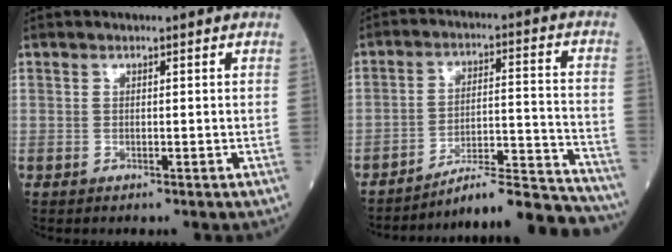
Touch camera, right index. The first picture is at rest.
{"total": 18.1, "force": [-17.5, 0.5, 4.5], "torque": [-0.046, 0.027, -0.252]}